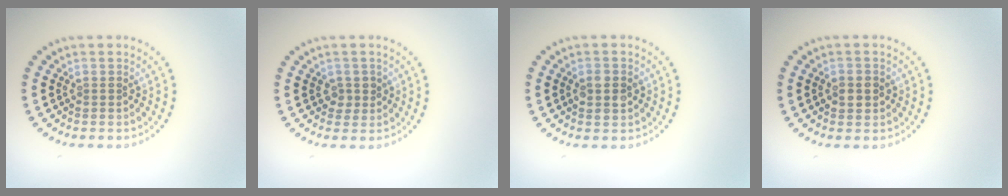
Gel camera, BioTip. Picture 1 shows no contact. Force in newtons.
{"total": 1.4, "press": 1.3, "slide": 0.5}
{"total": 2.5, "press": 2.5, "slide": 0.1}
{"total": 1.9, "press": 1.8, "slide": 0.4}